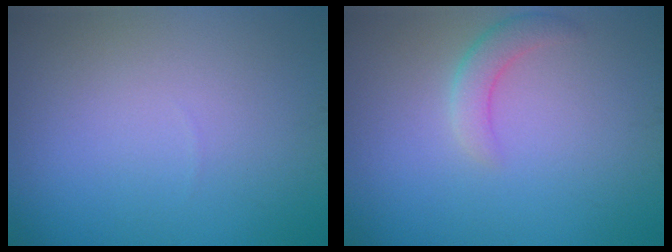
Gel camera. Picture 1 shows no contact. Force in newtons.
{"total": 2.2, "press": 2.2, "slide": 0.1}